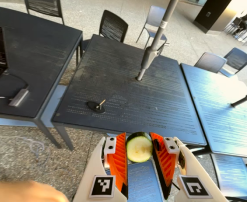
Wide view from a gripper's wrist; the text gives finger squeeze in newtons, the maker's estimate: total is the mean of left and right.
{"total": 10.9, "left": 10.8, "right": 11.0}